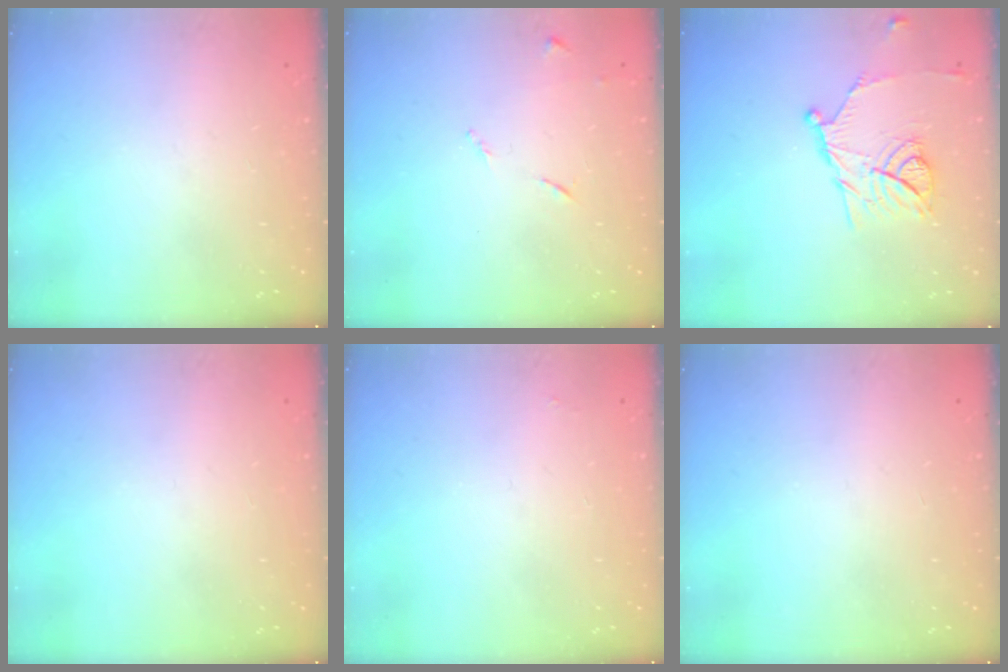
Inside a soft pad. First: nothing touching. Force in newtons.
{"total": 6.3, "press": 6.3, "slide": 0.6}
{"total": 13.2, "press": 13.2, "slide": 0.3}
{"total": 0.0}
{"total": 1.9, "press": 1.9, "slide": 0.3}
{"total": 0.0}